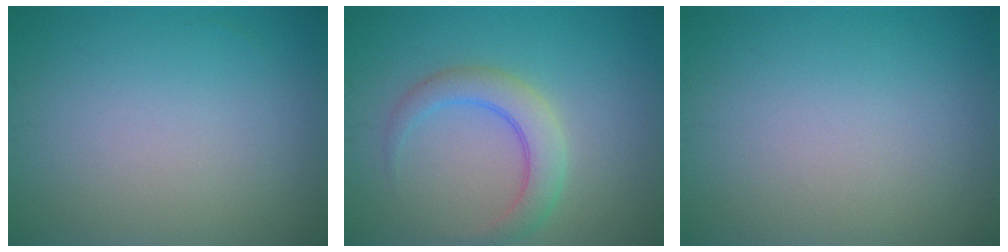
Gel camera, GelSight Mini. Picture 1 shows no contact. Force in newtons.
{"total": 3.6, "press": 3.6, "slide": 0.1}
{"total": 0.0}